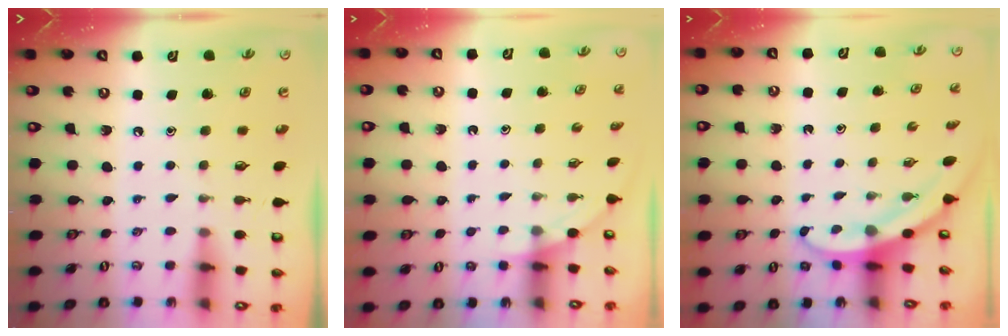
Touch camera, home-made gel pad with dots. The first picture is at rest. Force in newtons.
{"total": 0.9, "press": 0.9, "slide": 0.2}
{"total": 3.2, "press": 3.2, "slide": 0.1}